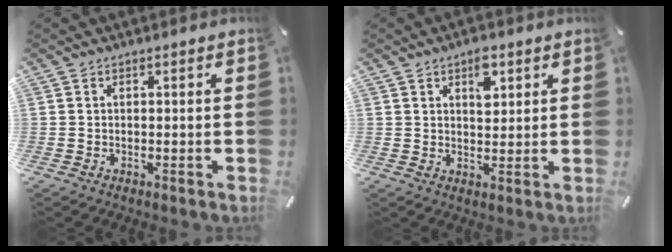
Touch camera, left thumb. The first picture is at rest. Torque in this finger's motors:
{"motor_torque": [0.63, 0.81, 0.46, -0.36, 0.17]}